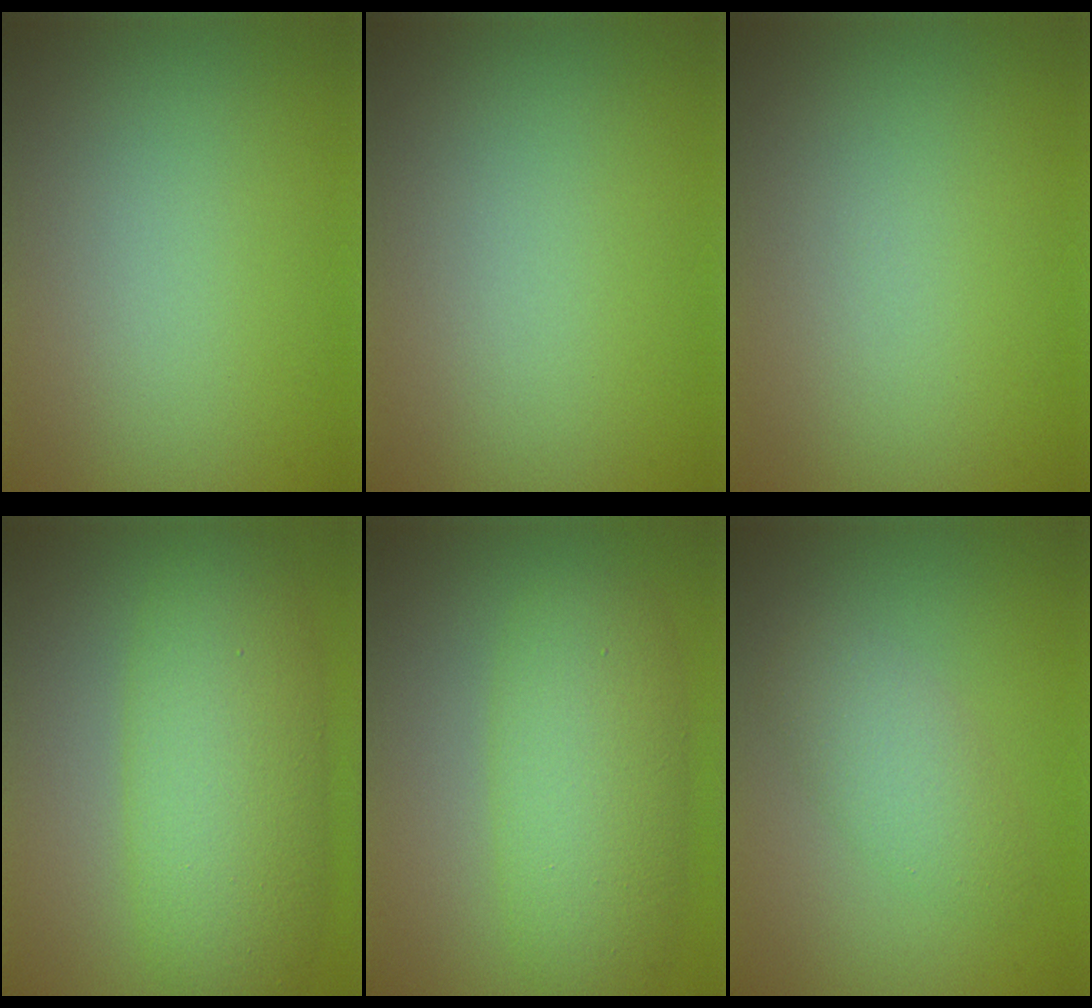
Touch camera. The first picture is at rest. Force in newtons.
{"total": 0.0}
{"total": 0.0}
{"total": 7.1, "press": 7.1, "slide": 0.1}
{"total": 5.9, "press": 5.9, "slide": 0.2}
{"total": 2.7, "press": 2.7, "slide": 0.1}